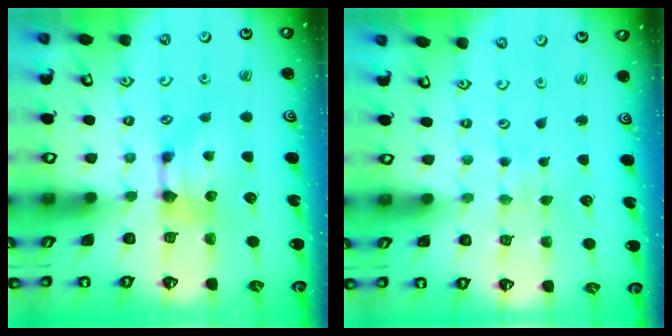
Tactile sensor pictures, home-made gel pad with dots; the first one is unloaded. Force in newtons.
{"total": 5.3, "press": 5.3, "slide": 0.1}